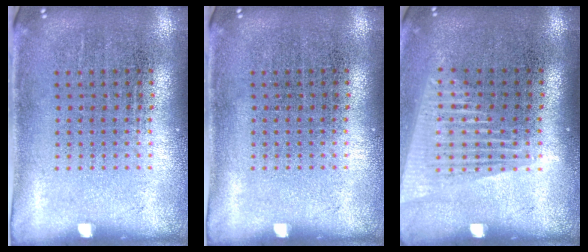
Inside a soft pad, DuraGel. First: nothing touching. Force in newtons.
{"total": 0.0}
{"total": 1.6, "press": 1.4, "slide": 0.7}